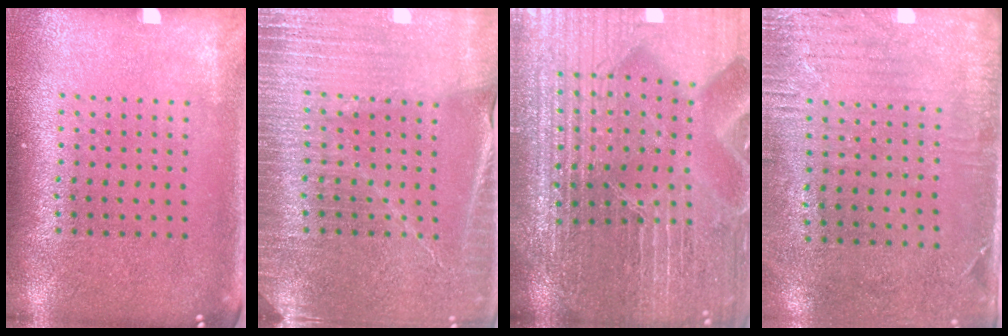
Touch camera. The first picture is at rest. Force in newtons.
{"total": 3.6, "press": 3.5, "slide": 0.9}
{"total": 5.3, "press": 5.1, "slide": 1.7}
{"total": 2.9, "press": 2.3, "slide": 1.7}